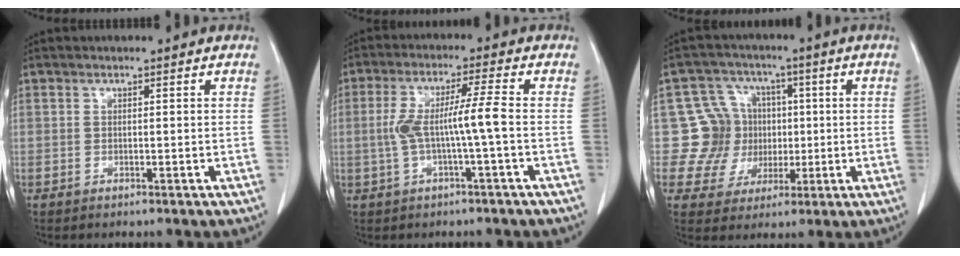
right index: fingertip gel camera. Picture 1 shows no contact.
{"total": 6.8, "force": [-0.8, -0.3, 6.8], "torque": [-0.137, 0.020, -0.009]}
{"total": 9.4, "force": [0.6, 9.2, 1.7], "torque": [-0.025, 0.032, 0.021]}